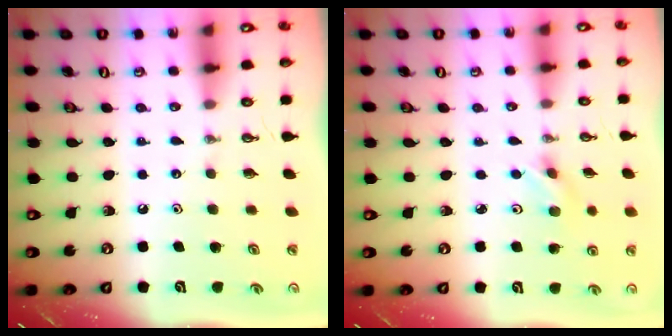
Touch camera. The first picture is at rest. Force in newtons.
{"total": 3.2, "press": 3.1, "slide": 0.7}